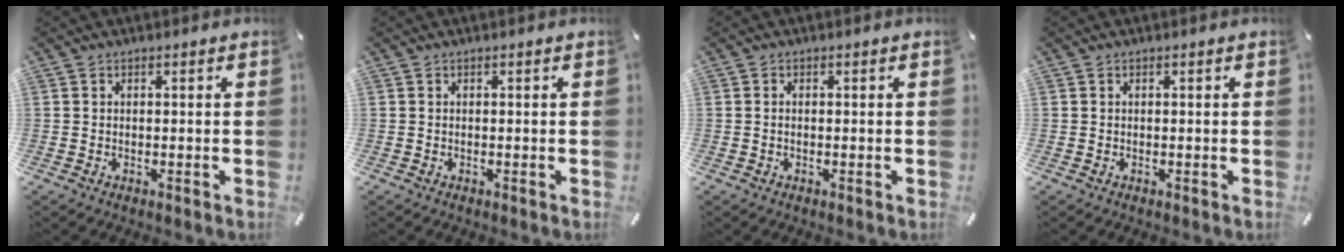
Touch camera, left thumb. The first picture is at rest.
{"total": 0.0}
{"total": 0.6, "force": [-0.1, 0.3, 0.5], "torque": [-0.012, 0.000, -0.002]}
{"total": 0.0}